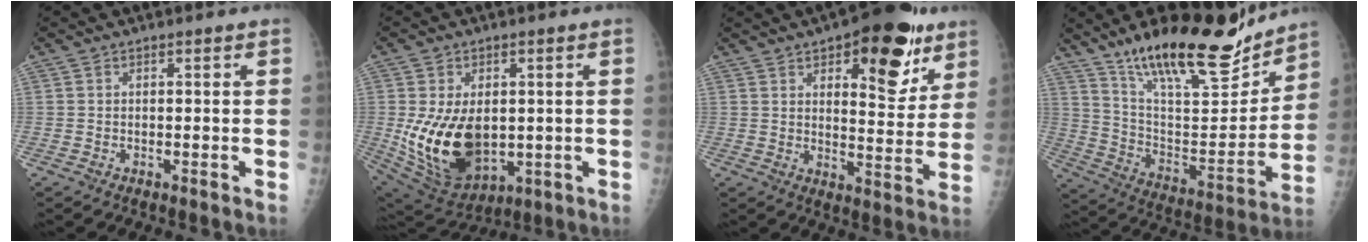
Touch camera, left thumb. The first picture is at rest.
{"total": 16.5, "force": [-0.8, 10.6, 12.6], "torque": [-0.210, -0.015, 0.018]}
{"total": 18.0, "force": [9.5, 7.9, 13.1], "torque": [-0.122, -0.038, 0.130]}
{"total": 25.4, "force": [19.0, 7.5, 15.0], "torque": [-0.202, -0.091, 0.318]}